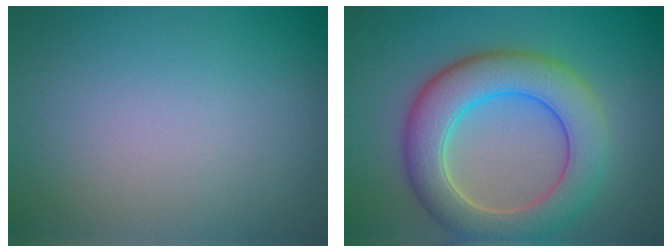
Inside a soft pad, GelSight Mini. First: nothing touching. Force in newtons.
{"total": 7.6, "press": 7.6, "slide": 0.9}